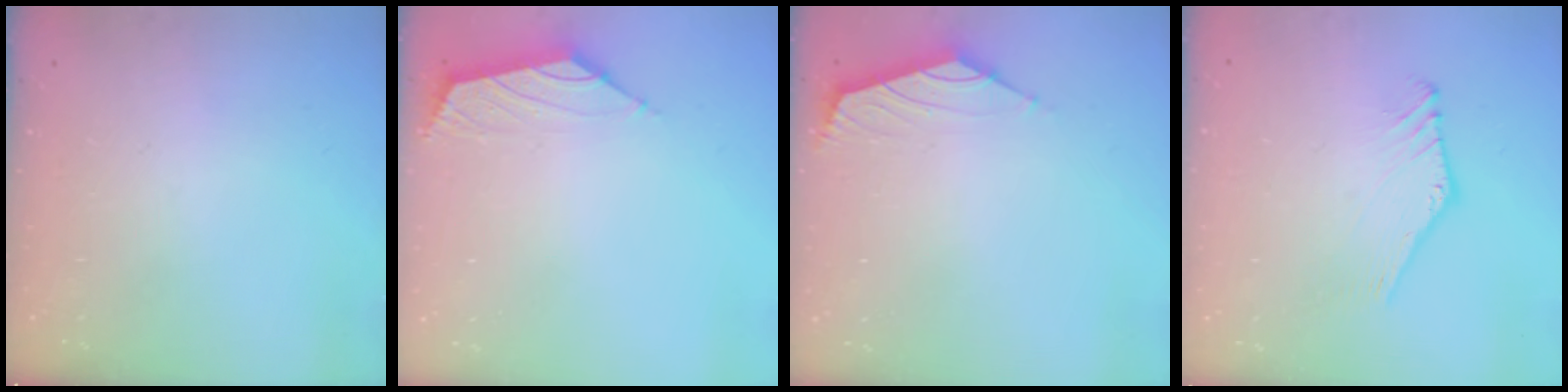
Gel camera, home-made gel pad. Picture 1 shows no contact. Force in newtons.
{"total": 1.7, "press": 1.6, "slide": 0.6}
{"total": 1.8, "press": 1.6, "slide": 0.7}
{"total": 2.1, "press": 2.1, "slide": 0.1}